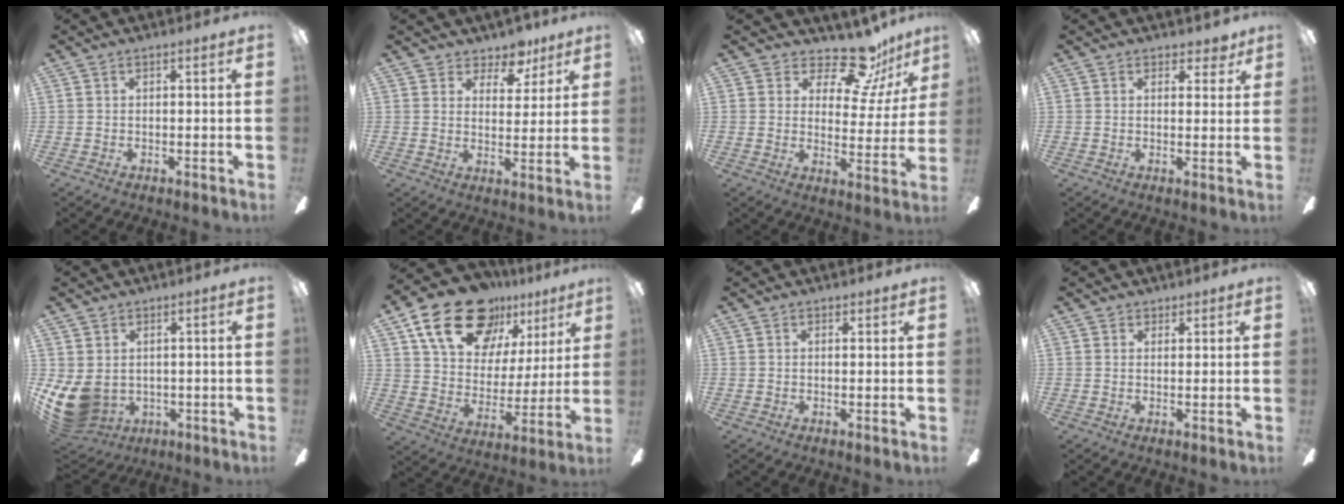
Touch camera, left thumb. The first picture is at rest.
{"total": 7.1, "force": [5.6, 4.0, 1.9], "torque": [-0.022, -0.035, 0.099]}
{"total": 14.6, "force": [11.3, 6.0, 7.0], "torque": [-0.108, -0.075, 0.196]}
{"total": 3.0, "force": [2.2, 1.9, 0.9], "torque": [0.003, -0.007, 0.036]}
{"total": 9.6, "force": [-0.9, 7.9, 5.2], "torque": [-0.138, -0.008, -0.014]}
{"total": 21.8, "force": [14.5, 12.4, 10.6], "torque": [-0.188, -0.077, 0.264]}
{"total": 0.7, "force": [0.6, 0.3, 0.1], "torque": [0.006, -0.002, 0.009]}
{"total": 1.6, "force": [1.3, 1.0, -0.1], "torque": [0.010, -0.002, 0.023]}